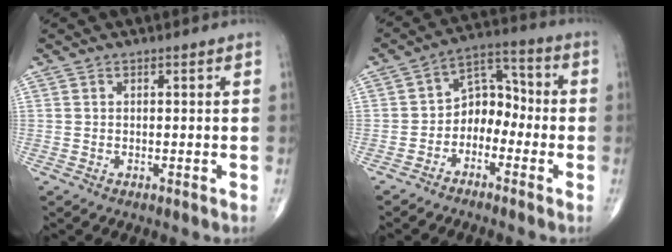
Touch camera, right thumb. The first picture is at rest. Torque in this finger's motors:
{"motor_torque": [-0.12, -0.05, 0.46, -0.12, 0.04]}